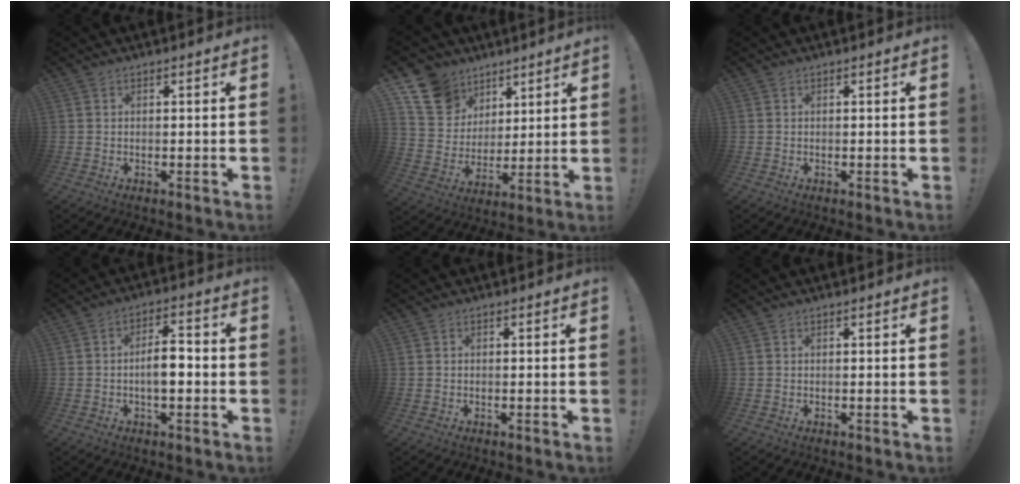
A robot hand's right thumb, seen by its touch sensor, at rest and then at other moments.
{"total": 14.3, "force": [8.4, 10.9, 4.0], "torque": [-0.072, -0.051, 0.169]}
{"total": 0.0}
{"total": 7.5, "force": [-1.6, 3.4, 6.5], "torque": [-0.102, 0.009, -0.031]}
{"total": 0.0}
{"total": 0.0}